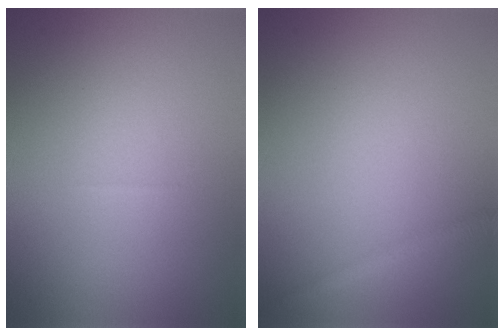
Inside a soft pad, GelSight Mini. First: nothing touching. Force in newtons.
{"total": 1.3, "press": 1.3, "slide": 0.0}